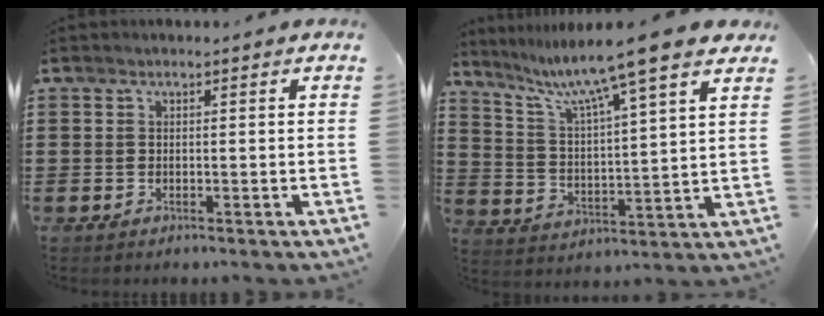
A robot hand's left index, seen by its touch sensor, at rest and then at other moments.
{"total": 9.4, "force": [7.6, -0.6, 5.5], "torque": [-0.126, -0.044, 0.120]}